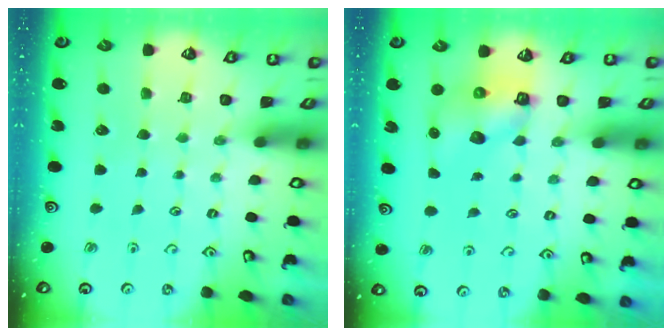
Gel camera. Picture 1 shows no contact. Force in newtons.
{"total": 7.3, "press": 7.2, "slide": 0.9}